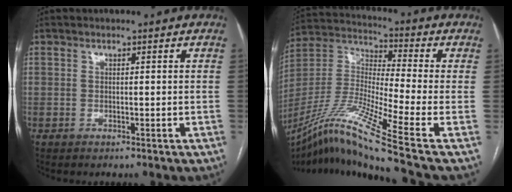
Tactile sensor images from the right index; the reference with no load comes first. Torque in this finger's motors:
{"motor_torque": [-0.56, -0.69, -0.01, 0.06]}